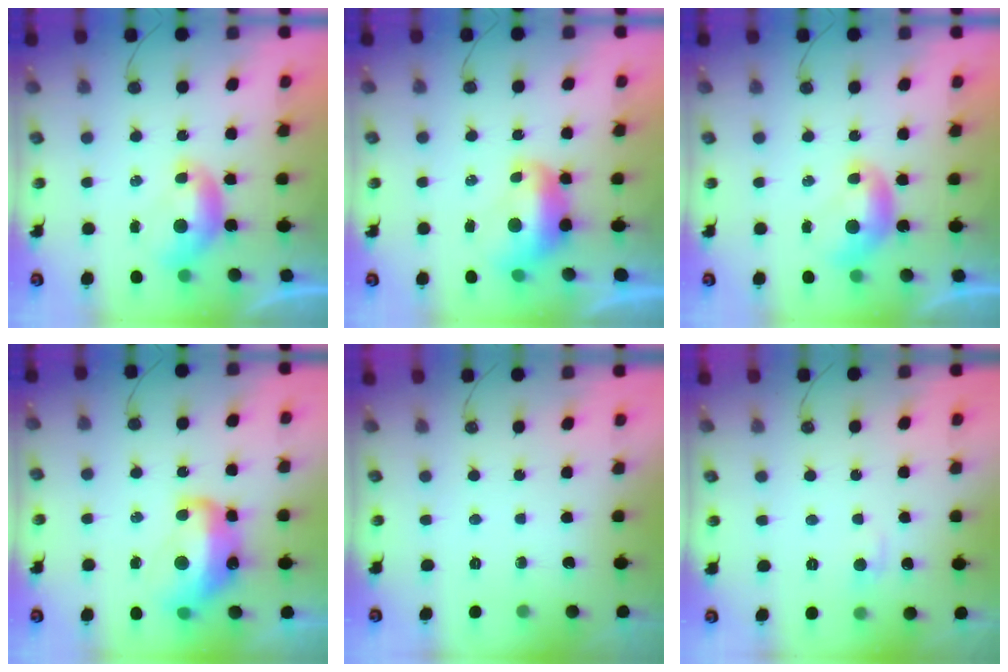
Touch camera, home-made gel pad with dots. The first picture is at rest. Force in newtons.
{"total": 2.4, "press": 2.2, "slide": 0.8}
{"total": 0.0}
{"total": 9.2, "press": 9.1, "slide": 1.4}
{"total": 0.0}
{"total": 1.2, "press": 0.9, "slide": 0.7}